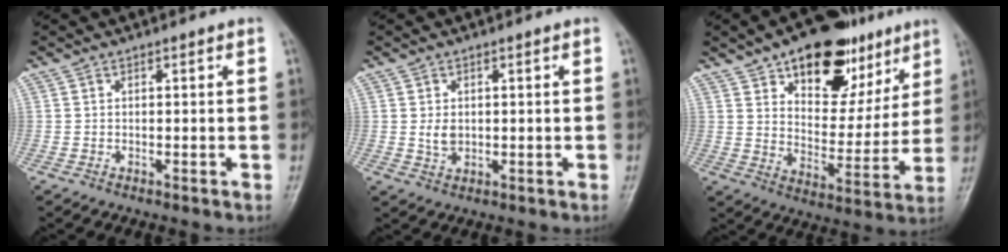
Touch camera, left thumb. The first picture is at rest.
{"total": 2.8, "force": [0.3, 2.1, 1.8], "torque": [-0.024, -0.005, 0.011]}
{"total": 20.3, "force": [11.4, 11.3, 12.5], "torque": [-0.123, -0.043, 0.176]}